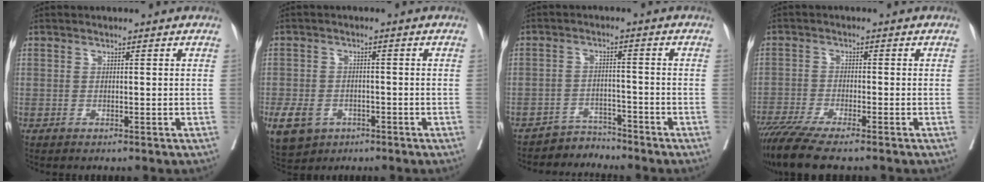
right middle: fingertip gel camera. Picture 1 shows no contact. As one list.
[{"total": 11.5, "force": [-5.4, 8.9, 5.0], "torque": [-0.137, -0.003, -0.076]}, {"total": 3.6, "force": [-3.3, 0.4, -1.3], "torque": [0.029, 0.001, -0.053]}, {"total": 8.8, "force": [-7.2, 0.1, 5.1], "torque": [-0.081, -0.024, -0.121]}]